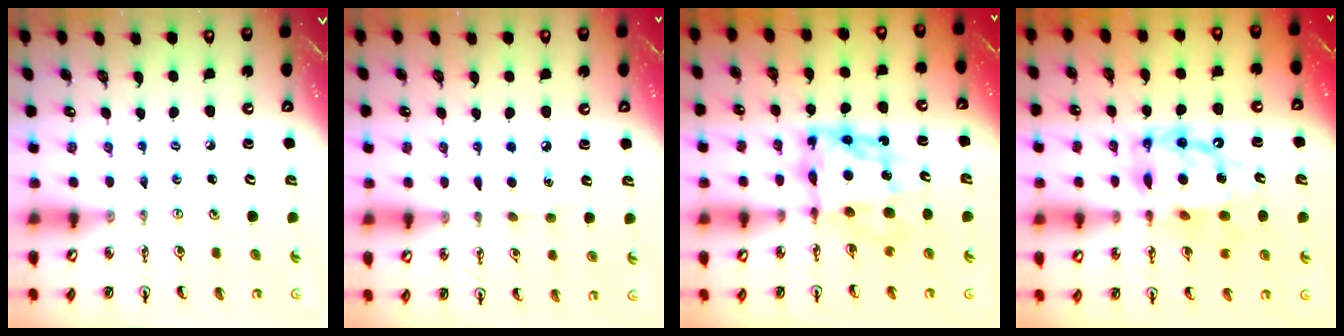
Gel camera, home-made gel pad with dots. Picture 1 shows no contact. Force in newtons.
{"total": 6.2, "press": 6.2, "slide": 0.7}
{"total": 8.3, "press": 8.2, "slide": 1.2}
{"total": 13.5, "press": 13.4, "slide": 1.2}